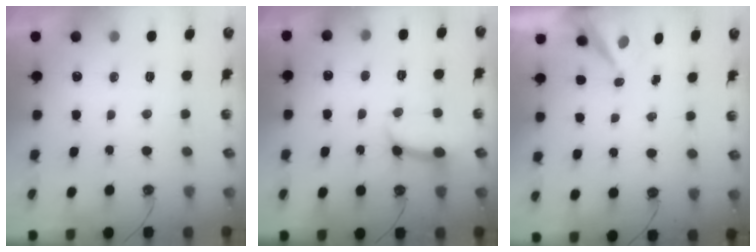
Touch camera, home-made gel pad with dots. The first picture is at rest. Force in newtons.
{"total": 11.0, "press": 10.9, "slide": 1.1}
{"total": 7.5, "press": 7.5, "slide": 0.7}